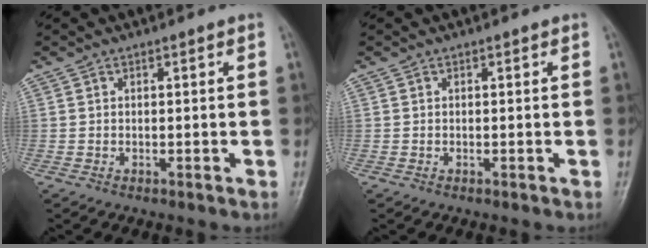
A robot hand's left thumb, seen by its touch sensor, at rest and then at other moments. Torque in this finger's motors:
{"motor_torque": [0.01, 0.01, 0.00, 0.00, 0.00]}